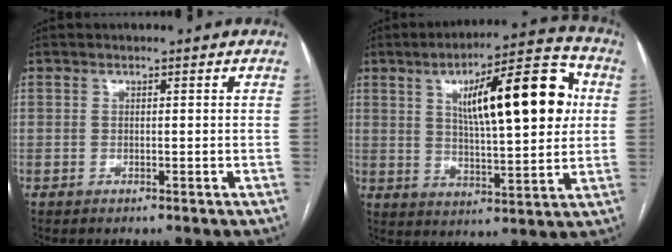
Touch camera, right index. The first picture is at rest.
{"total": 18.1, "force": [4.6, 3.9, 17.0], "torque": [-0.256, 0.025, 0.070]}